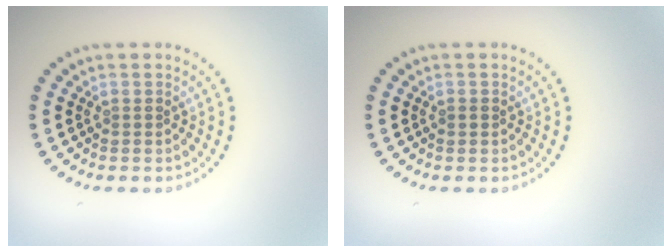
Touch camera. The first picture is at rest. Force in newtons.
{"total": 0.8, "press": 0.7, "slide": 0.1}